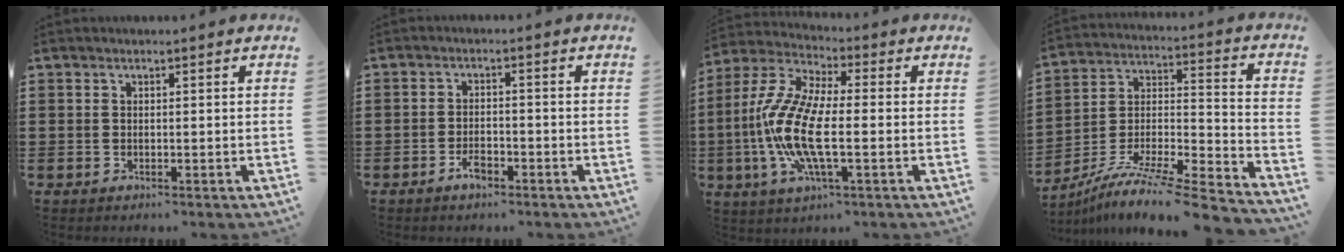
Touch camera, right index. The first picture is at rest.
{"total": 2.8, "force": [-1.8, 1.1, 1.9], "torque": [-0.041, -0.001, -0.035]}
{"total": 11.9, "force": [-2.3, 3.9, 11.0], "torque": [-0.261, -0.019, -0.050]}
{"total": 9.0, "force": [-7.4, 0.6, 5.0], "torque": [-0.089, 0.000, -0.151]}